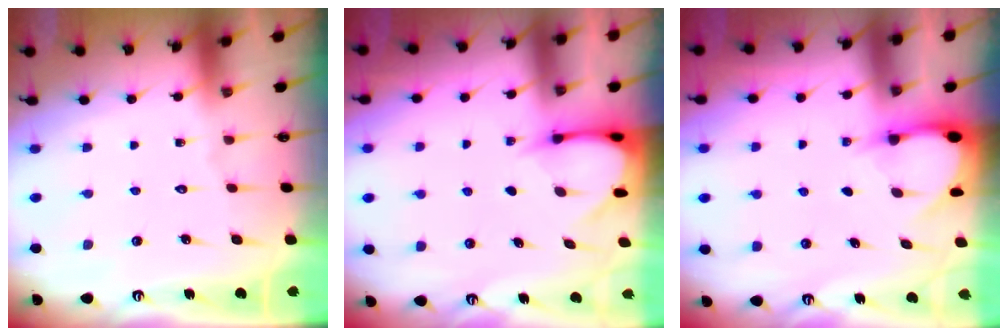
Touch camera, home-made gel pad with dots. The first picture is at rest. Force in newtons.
{"total": 3.6, "press": 3.5, "slide": 0.3}
{"total": 2.9, "press": 2.9, "slide": 0.3}